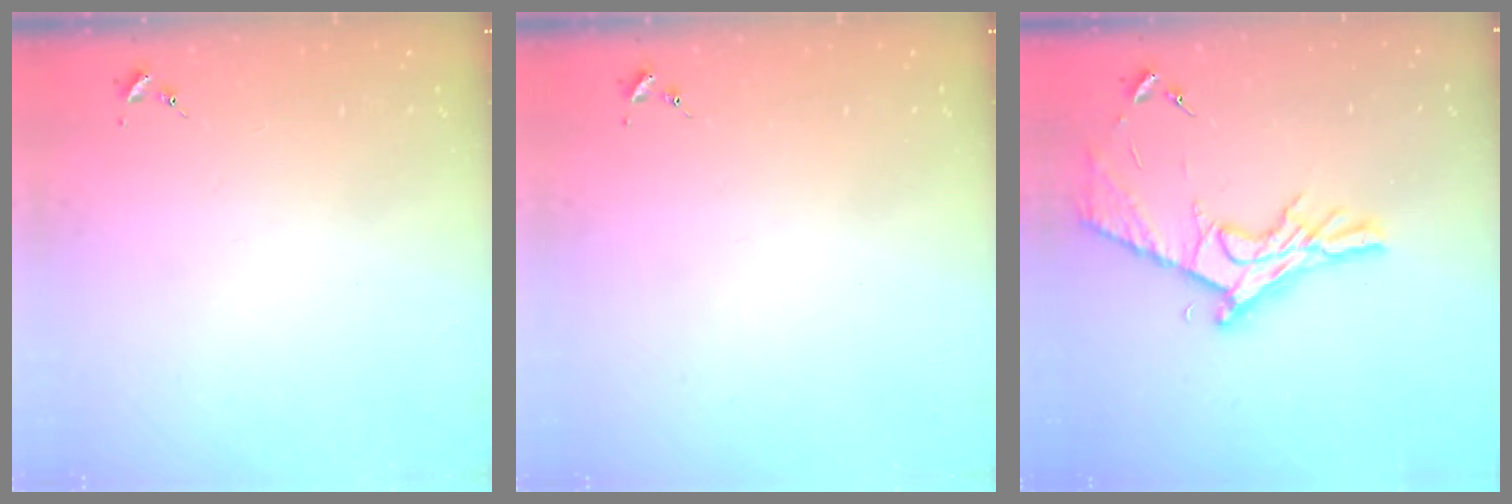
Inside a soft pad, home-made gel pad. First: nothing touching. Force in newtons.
{"total": 0.0}
{"total": 13.9, "press": 13.9, "slide": 0.7}